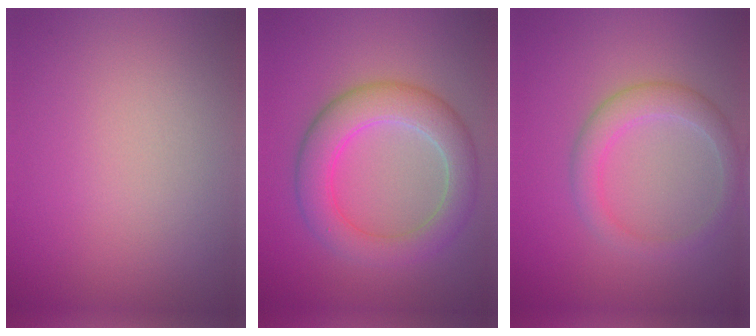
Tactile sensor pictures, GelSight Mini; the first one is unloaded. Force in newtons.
{"total": 5.7, "press": 5.7, "slide": 0.1}
{"total": 3.0, "press": 3.0, "slide": 0.0}